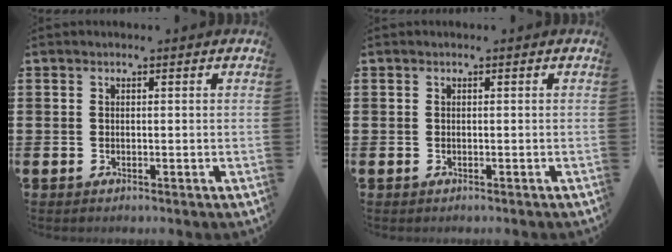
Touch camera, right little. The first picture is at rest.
{"total": 0.0}